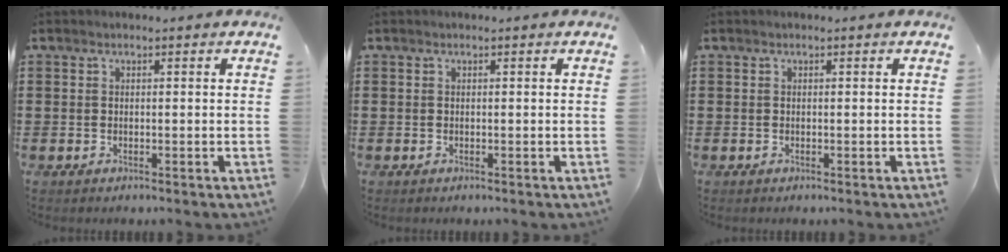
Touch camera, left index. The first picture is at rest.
{"total": 0.0}
{"total": 0.0}